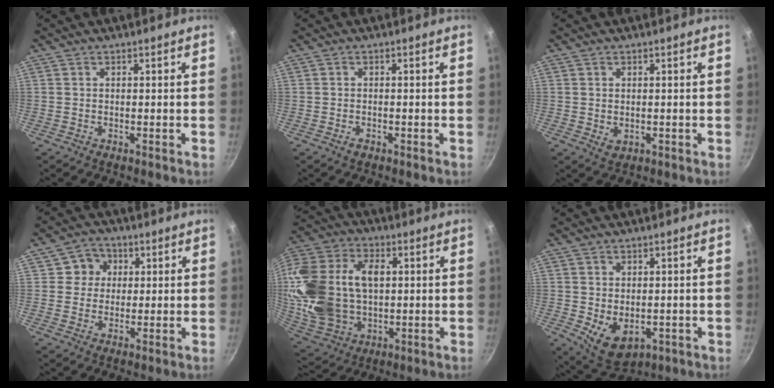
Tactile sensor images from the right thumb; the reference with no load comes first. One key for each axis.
{"total": 1.0, "fx": -0.7, "fy": 0.5, "fz": 0.5, "tx": -0.011, "ty": 0.004, "tz": -0.012}
{"total": 1.7, "fx": 0.1, "fy": 1.3, "fz": 1.1, "tx": -0.018, "ty": -0.006, "tz": 0.005}
{"total": 5.3, "fx": 1.5, "fy": 4.9, "fz": 1.3, "tx": 0.017, "ty": 0.004, "tz": 0.016}
{"total": 25.2, "fx": 2.9, "fy": 17.2, "fz": 18.1, "tx": -0.376, "ty": 0.021, "tz": 0.062}
{"total": 7.0, "fx": -0.7, "fy": 4.8, "fz": 5.0, "tx": -0.069, "ty": -0.017, "tz": 0.006}